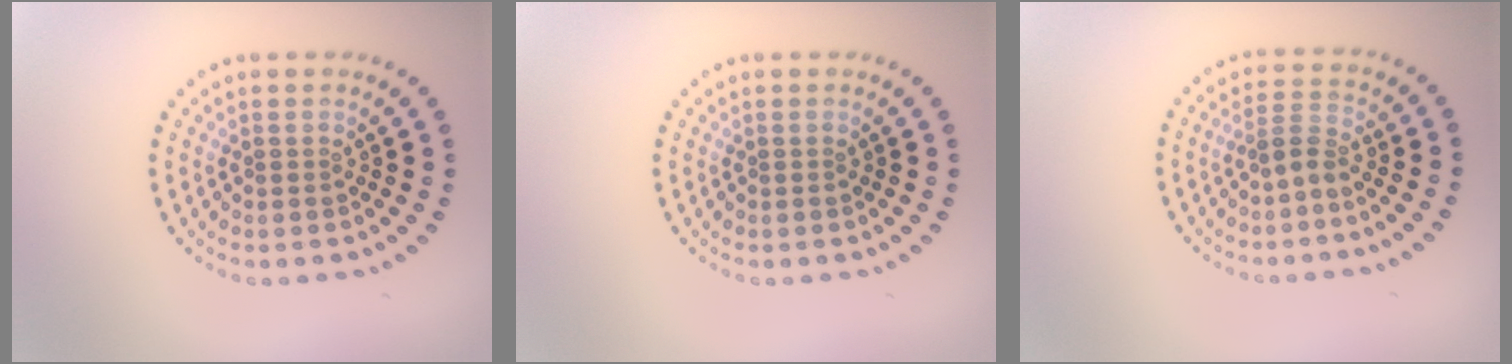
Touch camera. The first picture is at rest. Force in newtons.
{"total": 0.0}
{"total": 1.8, "press": 1.4, "slide": 1.2}